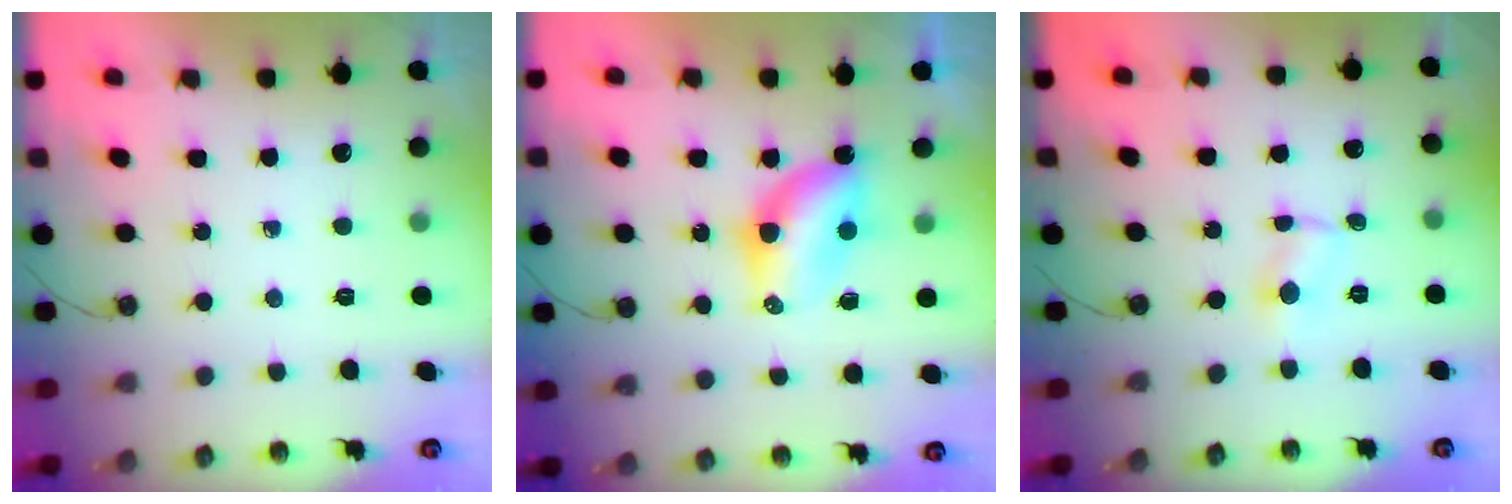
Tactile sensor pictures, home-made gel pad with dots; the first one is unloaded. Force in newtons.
{"total": 6.5, "press": 6.5, "slide": 0.2}
{"total": 1.8, "press": 1.8, "slide": 0.2}